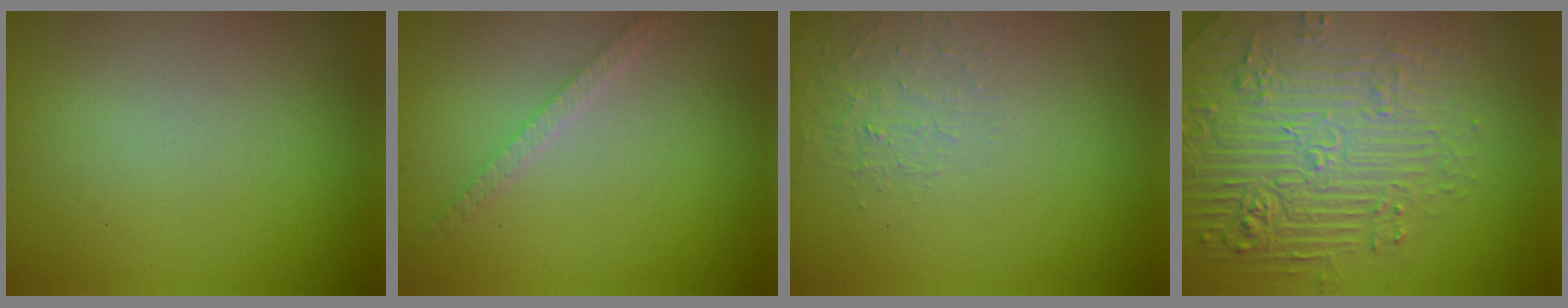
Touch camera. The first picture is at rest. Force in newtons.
{"total": 1.7, "press": 1.7, "slide": 0.2}
{"total": 1.3, "press": 0.4, "slide": 1.2}
{"total": 7.6, "press": 5.9, "slide": 4.7}